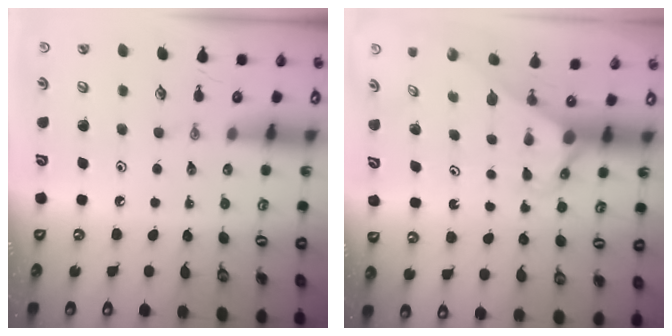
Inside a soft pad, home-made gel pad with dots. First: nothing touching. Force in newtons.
{"total": 3.0, "press": 3.0, "slide": 0.0}